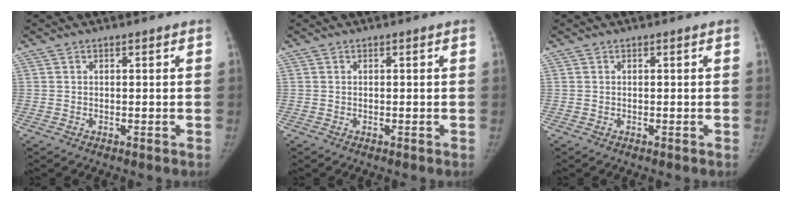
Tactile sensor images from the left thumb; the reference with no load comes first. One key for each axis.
{"total": 0.0}
{"total": 0.0}